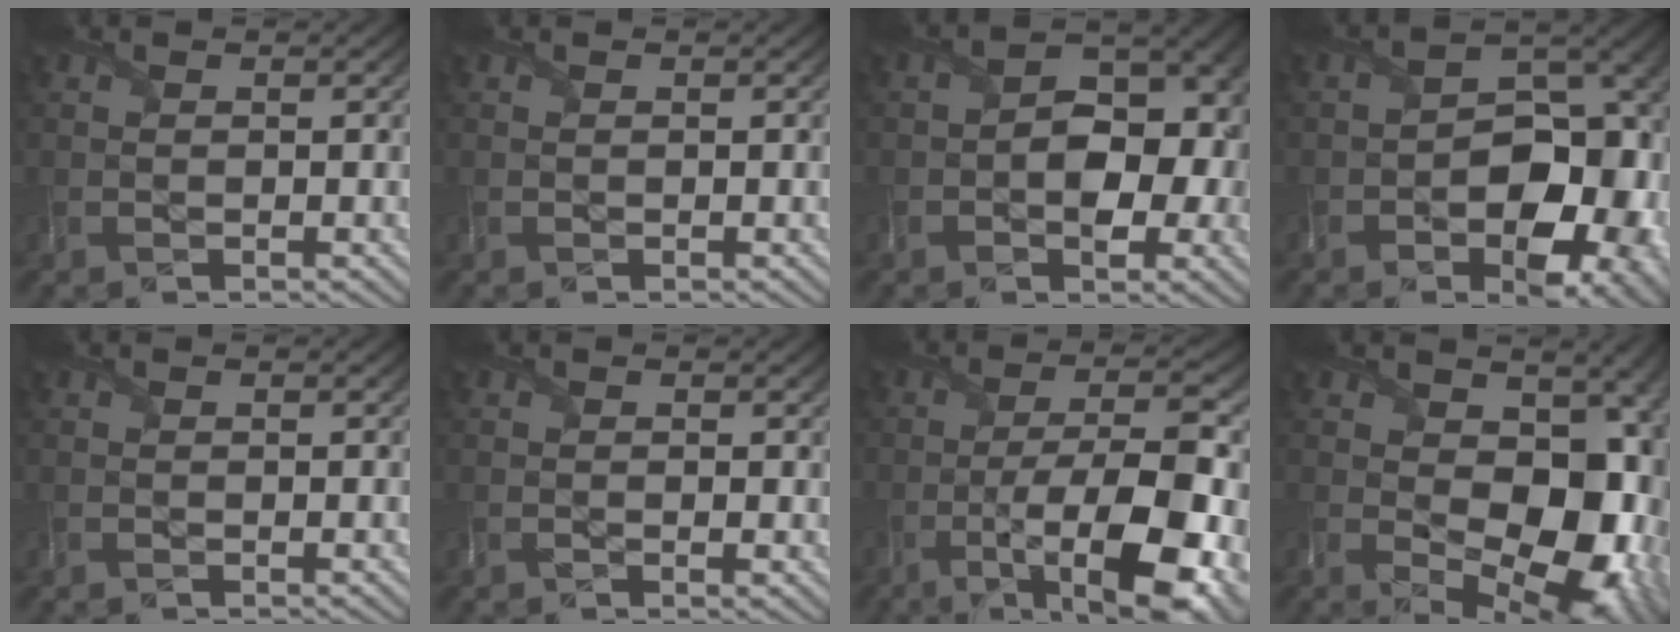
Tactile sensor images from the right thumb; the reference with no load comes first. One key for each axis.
{"total": 0.0}
{"total": 8.6, "fx": -1.1, "fy": 5.4, "fz": 6.6, "tx": -0.089, "ty": -0.006, "tz": -0.021}
{"total": 12.5, "fx": -3.5, "fy": 7.5, "fz": 9.4, "tx": -0.120, "ty": -0.017, "tz": -0.053}
{"total": 0.0}
{"total": 0.8, "fx": 0.0, "fy": 0.4, "fz": 0.7, "tx": -0.013, "ty": -0.005, "tz": 0.000}
{"total": 14.9, "fx": -5.5, "fy": 4.9, "fz": 13.0, "tx": -0.193, "ty": -0.002, "tz": -0.083}
{"total": 16.5, "fx": -0.1, "fy": 10.8, "fz": 12.4, "tx": -0.145, "ty": -0.029, "tz": 0.021}